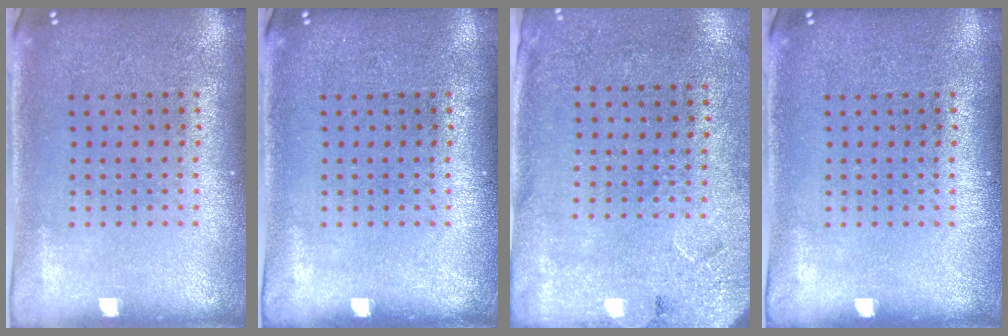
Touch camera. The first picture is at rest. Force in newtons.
{"total": 0.0}
{"total": 2.7, "press": 2.2, "slide": 1.6}
{"total": 0.0}